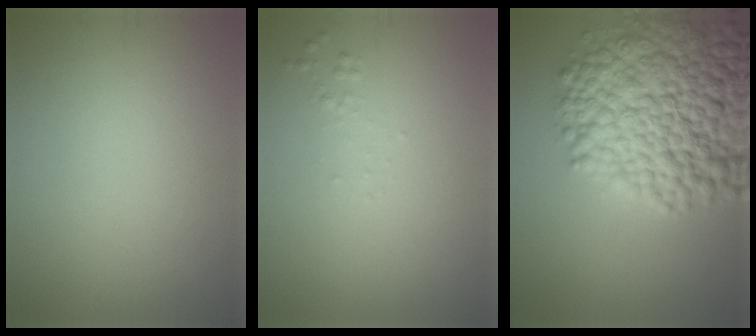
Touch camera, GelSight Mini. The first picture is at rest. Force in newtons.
{"total": 0.6, "press": 0.6, "slide": 0.0}
{"total": 14.1, "press": 14.1, "slide": 0.6}